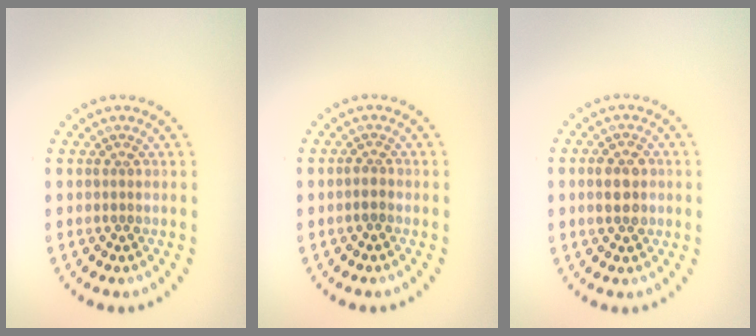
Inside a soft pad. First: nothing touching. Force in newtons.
{"total": 1.1, "press": 0.9, "slide": 0.6}
{"total": 2.8, "press": 2.8, "slide": 0.2}